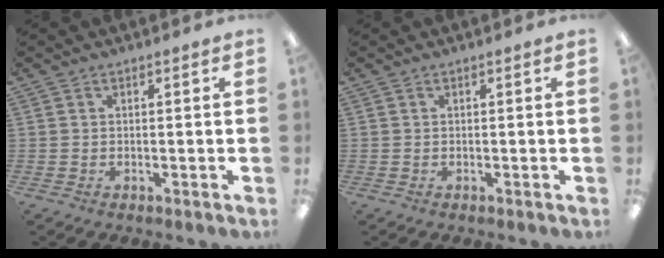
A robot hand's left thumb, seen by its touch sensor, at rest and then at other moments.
{"total": 0.0}